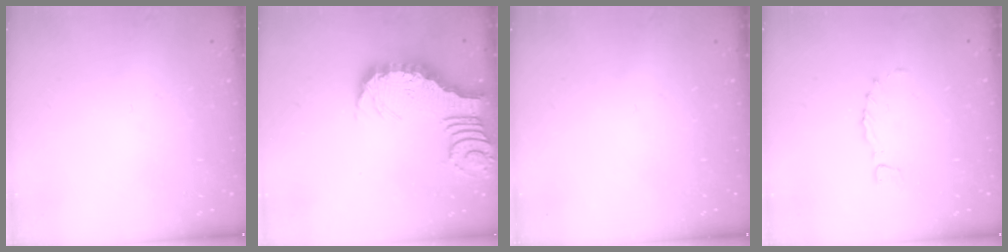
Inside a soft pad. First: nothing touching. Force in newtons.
{"total": 3.4, "press": 3.4, "slide": 0.5}
{"total": 0.0}
{"total": 0.0}